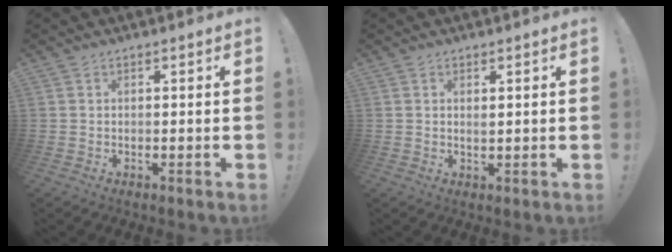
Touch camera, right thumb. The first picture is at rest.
{"total": 1.2, "force": [0.5, 0.2, 1.0], "torque": [-0.012, -0.003, 0.007]}